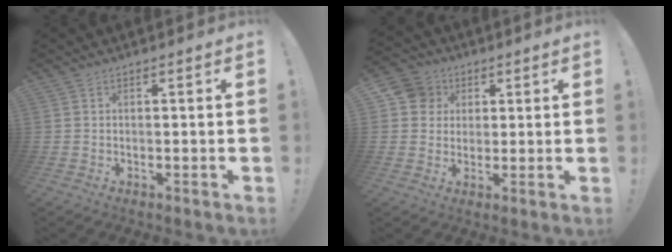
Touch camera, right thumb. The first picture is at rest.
{"total": 8.4, "force": [2.3, 7.8, 2.0], "torque": [-0.024, -0.002, 0.048]}